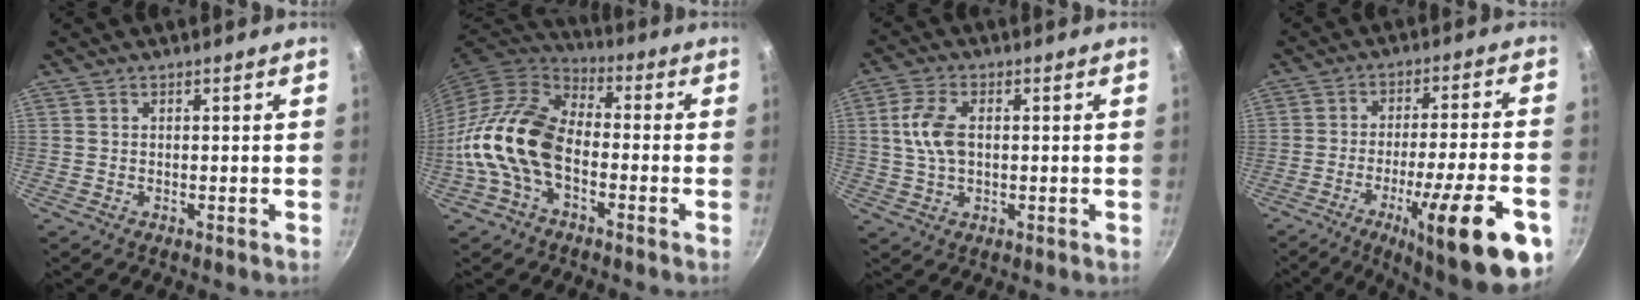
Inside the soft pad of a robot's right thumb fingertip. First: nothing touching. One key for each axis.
{"total": 15.5, "fx": -3.9, "fy": 9.6, "fz": 11.5, "tx": -0.201, "ty": 0.040, "tz": -0.090}
{"total": 7.1, "fx": 0.8, "fy": 4.1, "fz": 5.8, "tx": -0.114, "ty": 0.009, "tz": 0.012}
{"total": 21.8, "fx": -9.5, "fy": 4.4, "fz": 19.2, "tx": -0.257, "ty": 0.027, "tz": -0.136}